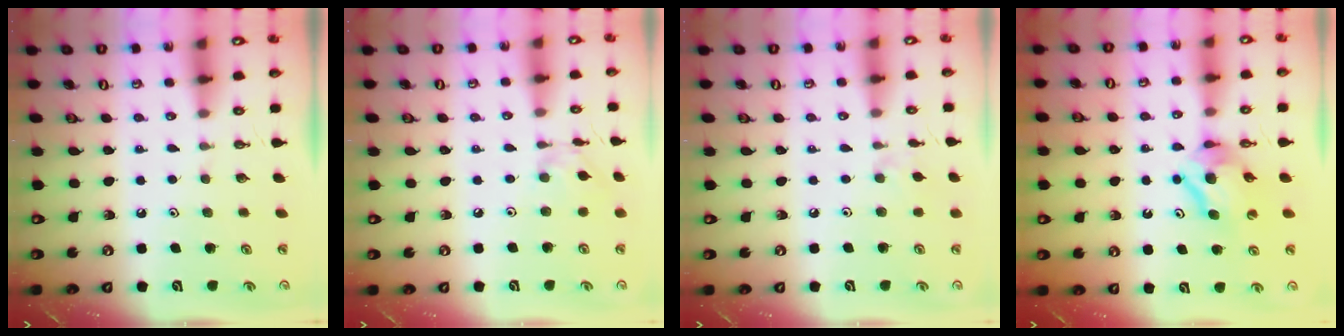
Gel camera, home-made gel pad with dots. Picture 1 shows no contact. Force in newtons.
{"total": 2.4, "press": 2.4, "slide": 0.2}
{"total": 2.6, "press": 2.5, "slide": 0.5}
{"total": 7.7, "press": 7.6, "slide": 0.6}